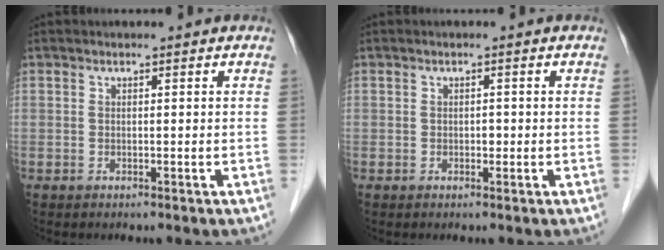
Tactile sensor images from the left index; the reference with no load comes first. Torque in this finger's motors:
{"motor_torque": [0.07, 0.04, -0.04, 0.00]}